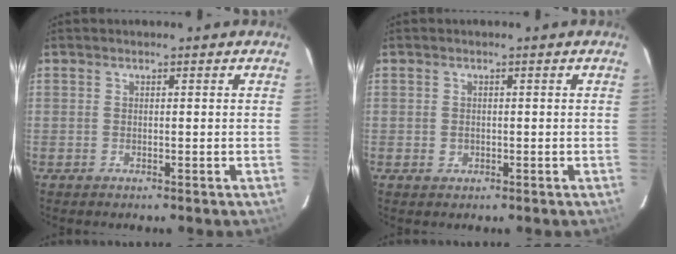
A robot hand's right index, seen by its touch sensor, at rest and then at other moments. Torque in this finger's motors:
{"motor_torque": [0.09, 0.06, -0.03, 0.00]}